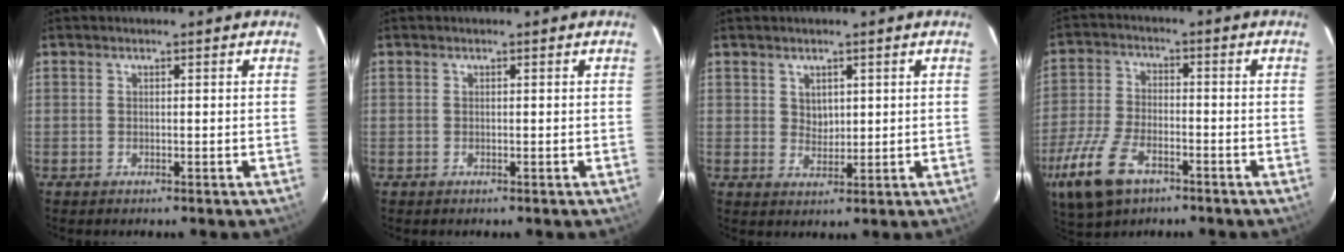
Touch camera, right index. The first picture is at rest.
{"total": 0.0}
{"total": 2.7, "force": [1.3, 2.1, 1.0], "torque": [-0.011, 0.002, 0.026]}
{"total": 14.6, "force": [-8.1, 7.6, 9.4], "torque": [-0.230, -0.025, -0.155]}